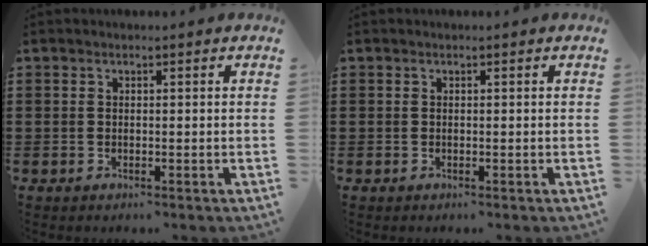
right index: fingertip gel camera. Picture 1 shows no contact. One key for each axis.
{"total": 0.0}